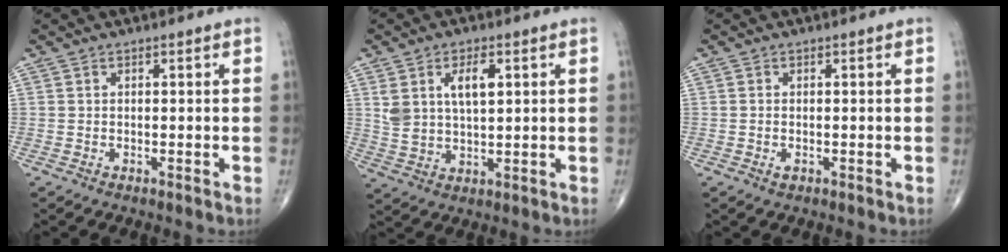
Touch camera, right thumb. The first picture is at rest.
{"total": 8.1, "force": [2.8, 4.0, 6.4], "torque": [-0.115, -0.008, 0.060]}
{"total": 0.9, "force": [-0.3, 0.5, 0.7], "torque": [-0.014, 0.001, -0.005]}